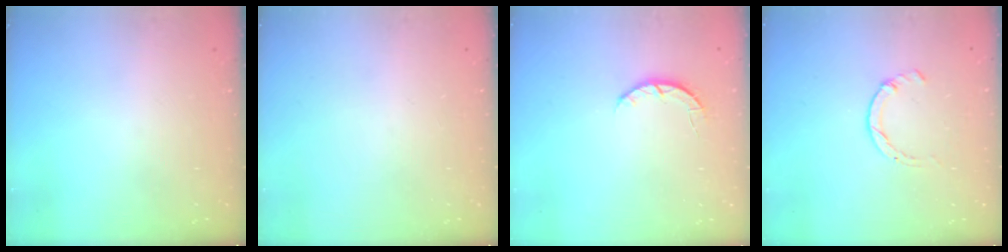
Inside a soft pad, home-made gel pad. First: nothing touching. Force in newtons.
{"total": 0.0}
{"total": 3.3, "press": 3.3, "slide": 0.5}
{"total": 1.7, "press": 1.7, "slide": 0.3}